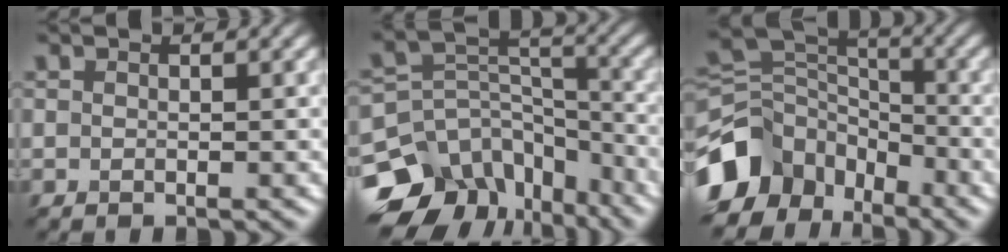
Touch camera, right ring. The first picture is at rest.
{"total": 13.4, "force": [-9.2, 8.8, 4.3], "torque": [-0.103, 0.005, -0.130]}
{"total": 10.2, "force": [-5.5, 7.2, 4.7], "torque": [-0.095, 0.008, -0.113]}